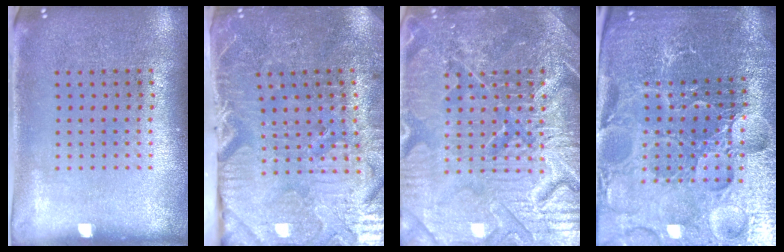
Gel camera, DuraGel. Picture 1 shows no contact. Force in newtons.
{"total": 4.1, "press": 4.1, "slide": 0.8}
{"total": 7.7, "press": 7.7, "slide": 0.9}
{"total": 5.2, "press": 5.0, "slide": 1.6}